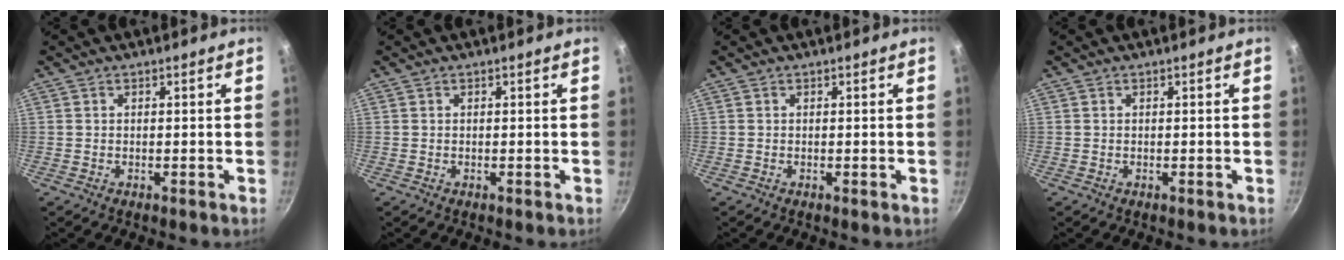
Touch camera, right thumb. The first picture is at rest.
{"total": 0.0}
{"total": 0.0}
{"total": 0.0}